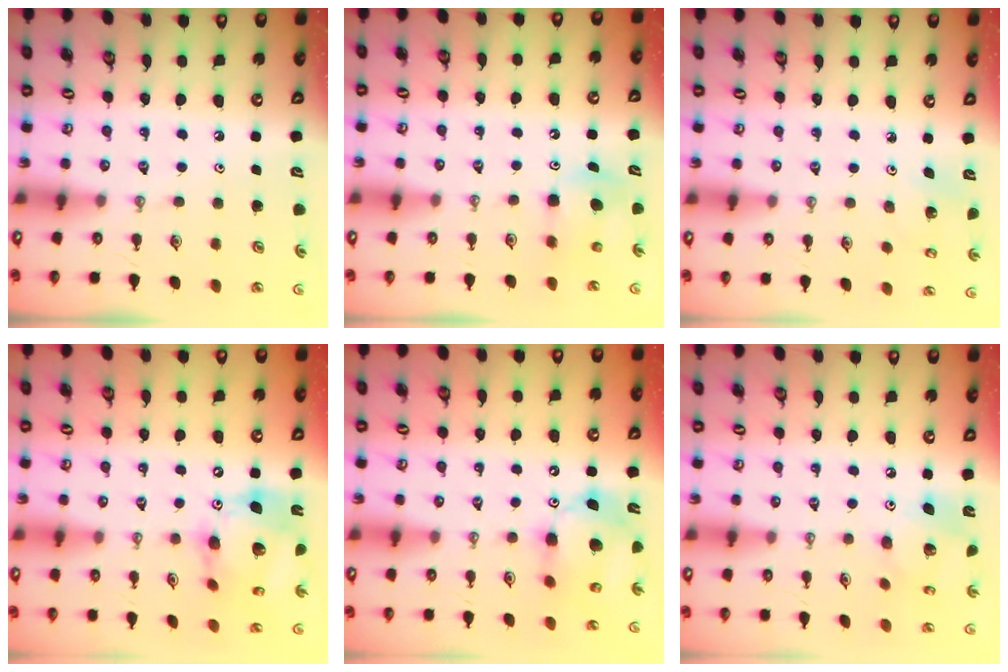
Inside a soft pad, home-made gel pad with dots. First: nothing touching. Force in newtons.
{"total": 6.8, "press": 6.8, "slide": 0.4}
{"total": 2.9, "press": 2.9, "slide": 0.2}
{"total": 18.2, "press": 18.1, "slide": 2.3}
{"total": 13.7, "press": 13.4, "slide": 2.4}
{"total": 11.3, "press": 11.3, "slide": 0.8}